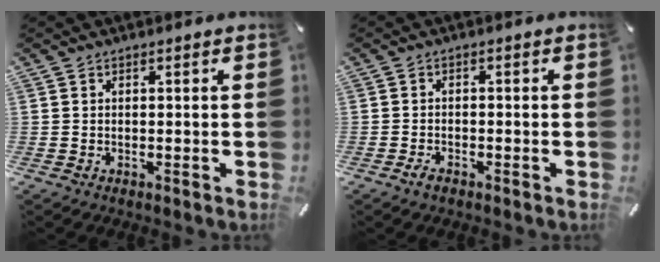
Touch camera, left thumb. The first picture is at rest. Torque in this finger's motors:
{"motor_torque": [0.10, 1.08, 0.08, 0.28, 0.02]}